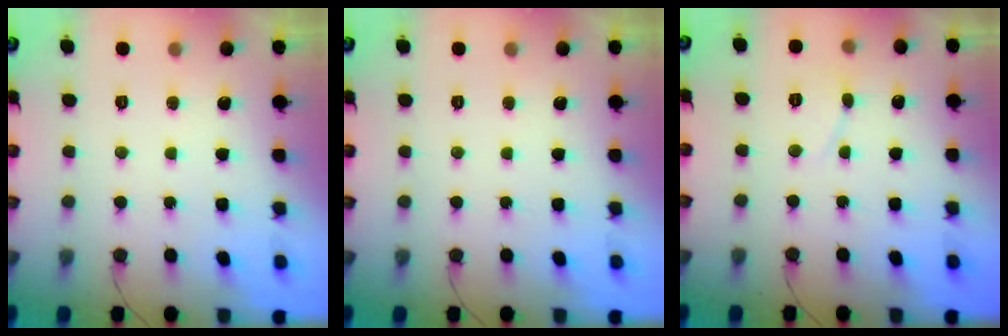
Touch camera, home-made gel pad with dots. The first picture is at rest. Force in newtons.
{"total": 0.0}
{"total": 2.9, "press": 2.9, "slide": 0.3}